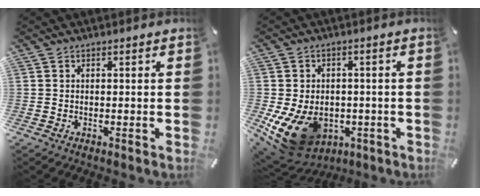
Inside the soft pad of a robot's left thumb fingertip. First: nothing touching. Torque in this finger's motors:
{"motor_torque": [2.11, 2.57, 0.80, 0.36, 0.22]}